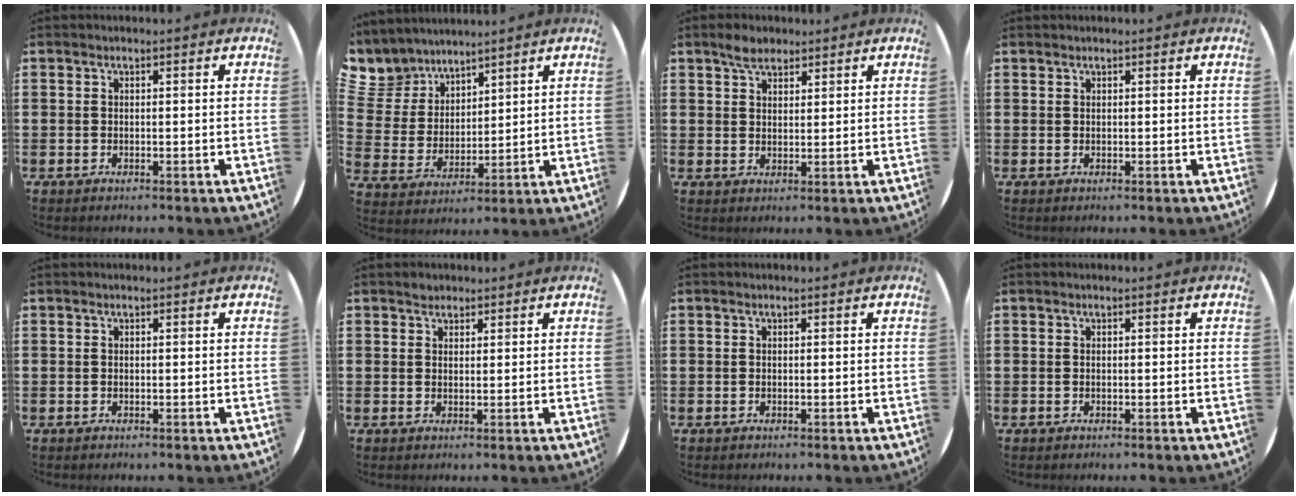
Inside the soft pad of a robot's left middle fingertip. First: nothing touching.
{"total": 6.9, "force": [6.2, 3.0, -0.3], "torque": [-0.032, -0.035, 0.121]}
{"total": 3.2, "force": [2.6, 1.5, 1.1], "torque": [-0.015, 0.004, 0.048]}
{"total": 0.0}
{"total": 0.0}
{"total": 1.4, "force": [1.3, 0.6, -0.1], "torque": [0.001, 0.004, 0.024]}
{"total": 0.0}
{"total": 0.0}